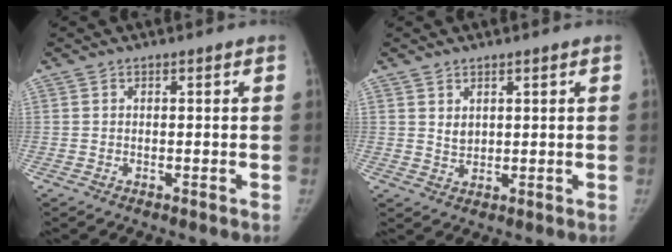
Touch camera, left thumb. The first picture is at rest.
{"total": 2.5, "force": [1.5, 1.6, 1.2], "torque": [-0.013, -0.015, 0.034]}